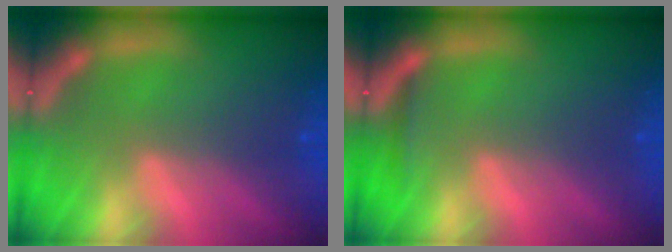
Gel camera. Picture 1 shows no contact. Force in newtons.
{"total": 0.9}